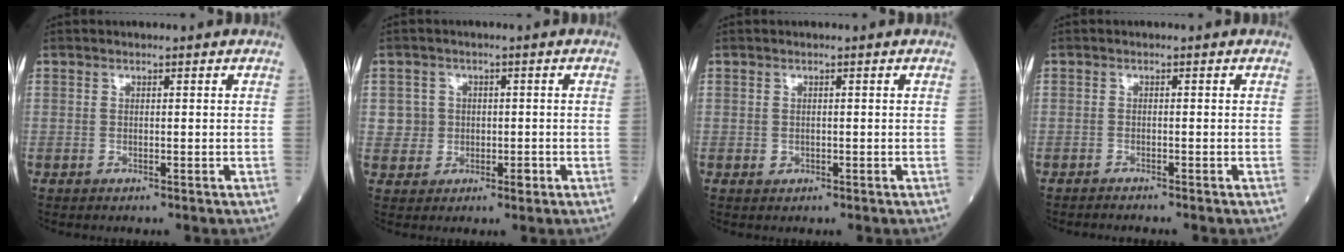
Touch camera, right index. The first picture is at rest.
{"total": 3.4, "force": [0.2, 3.4, 0.4], "torque": [0.005, 0.008, 0.009]}
{"total": 0.7, "force": [-0.1, 0.6, 0.3], "torque": [-0.005, 0.001, -0.001]}
{"total": 1.9, "force": [-1.8, -0.3, 0.6], "torque": [-0.008, -0.001, -0.025]}